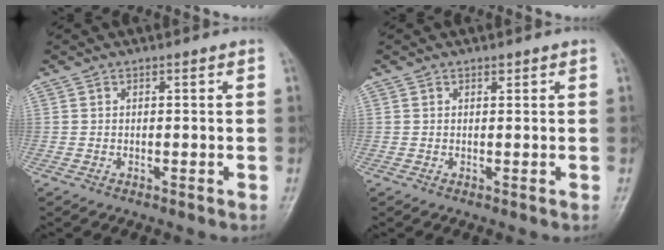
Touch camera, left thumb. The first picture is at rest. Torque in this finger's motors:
{"motor_torque": [0.14, -0.01, 0.29, -0.26, 0.01]}